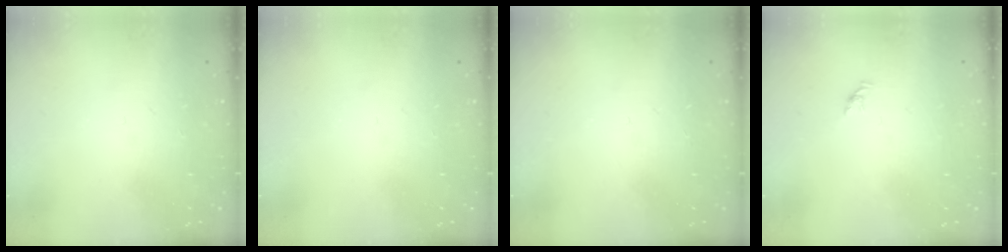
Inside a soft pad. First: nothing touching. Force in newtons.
{"total": 0.0}
{"total": 0.0}
{"total": 0.5, "press": 0.3, "slide": 0.4}